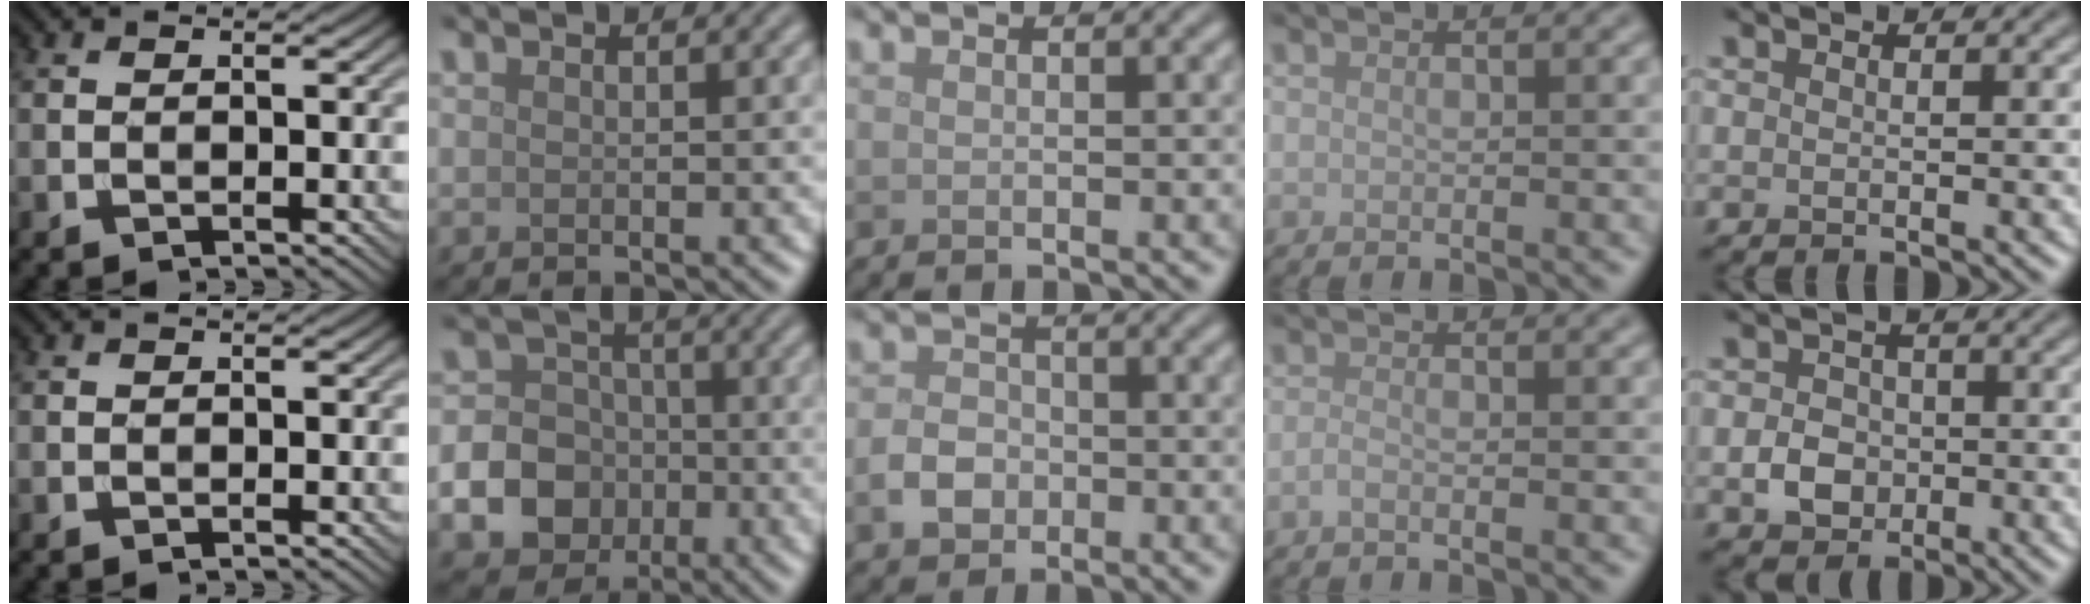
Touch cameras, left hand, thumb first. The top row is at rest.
{"index": {"total": 12.7, "force": [-4.1, 11.5, 3.3], "torque": [-0.092, -0.038, -0.089]}, "middle": {"total": 2.7, "force": [-1.0, 2.1, 1.4], "torque": [-0.022, 0.002, -0.023]}, "ring": {"total": 0.9, "force": [-0.6, 0.2, 0.7], "torque": [-0.015, -0.001, -0.015]}, "little": {"total": 2.8, "force": [-0.6, 2.4, 1.3], "torque": [-0.020, -0.001, -0.015]}}